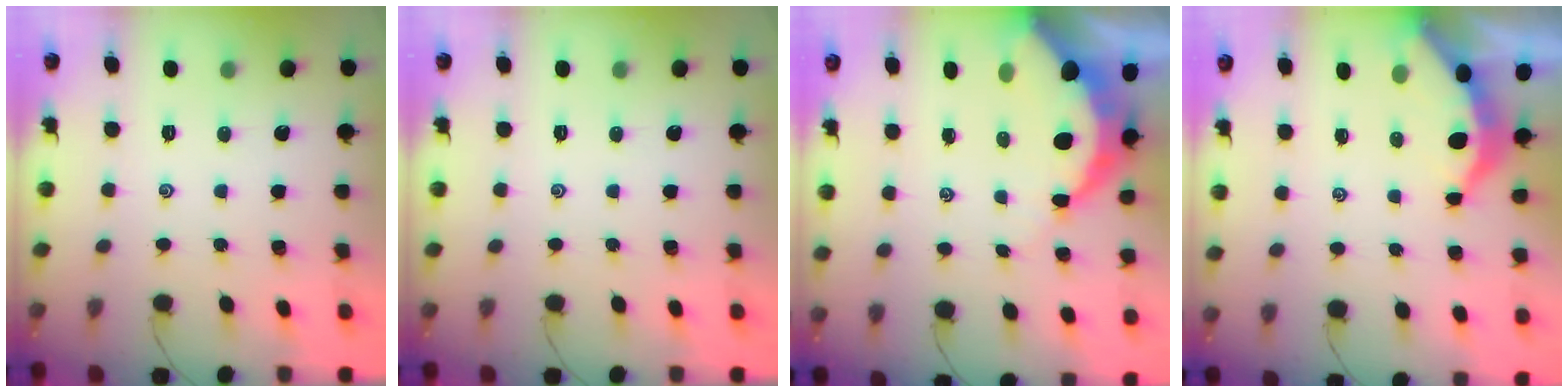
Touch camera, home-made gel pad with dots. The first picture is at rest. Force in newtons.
{"total": 0.0}
{"total": 10.1, "press": 10.0, "slide": 1.0}
{"total": 3.7, "press": 3.6, "slide": 0.4}